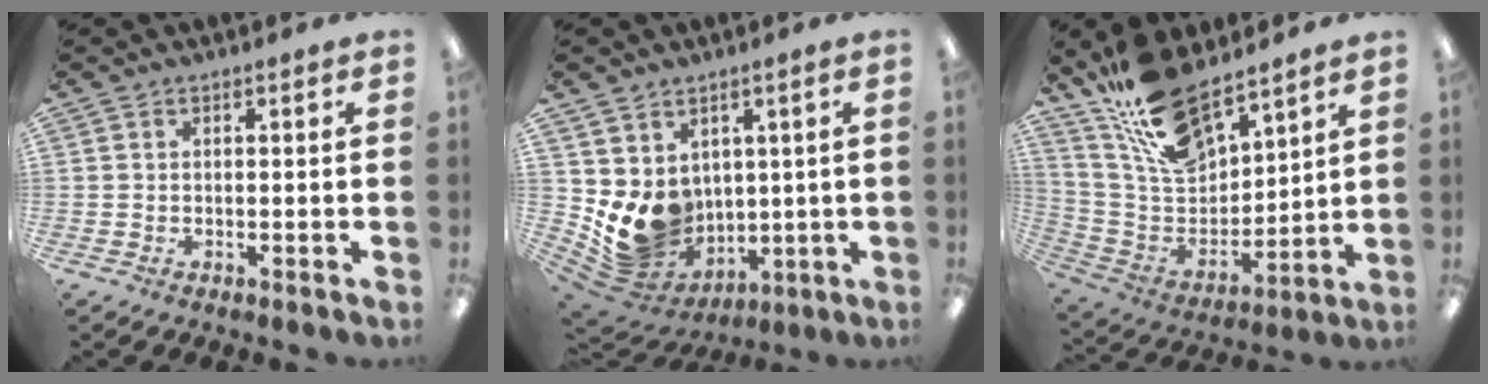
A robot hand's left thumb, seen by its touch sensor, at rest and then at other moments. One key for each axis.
{"total": 10.6, "fx": 0.6, "fy": 9.5, "fz": 4.8, "tx": -0.092, "ty": -0.031, "tz": 0.022}
{"total": 17.7, "fx": 14.0, "fy": 7.1, "fz": 8.3, "tx": -0.178, "ty": -0.077, "tz": 0.256}